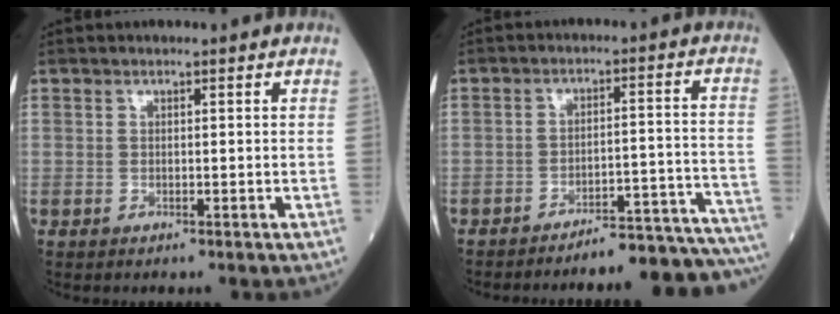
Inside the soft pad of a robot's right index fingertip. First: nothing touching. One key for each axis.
{"total": 16.7, "fx": -16.1, "fy": -0.5, "fz": 4.1, "tx": 0.001, "ty": 0.020, "tz": -0.201}